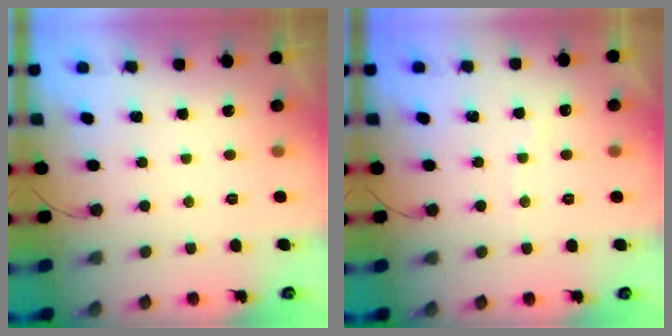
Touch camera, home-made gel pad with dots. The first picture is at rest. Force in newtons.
{"total": 2.4, "press": 2.3, "slide": 0.3}